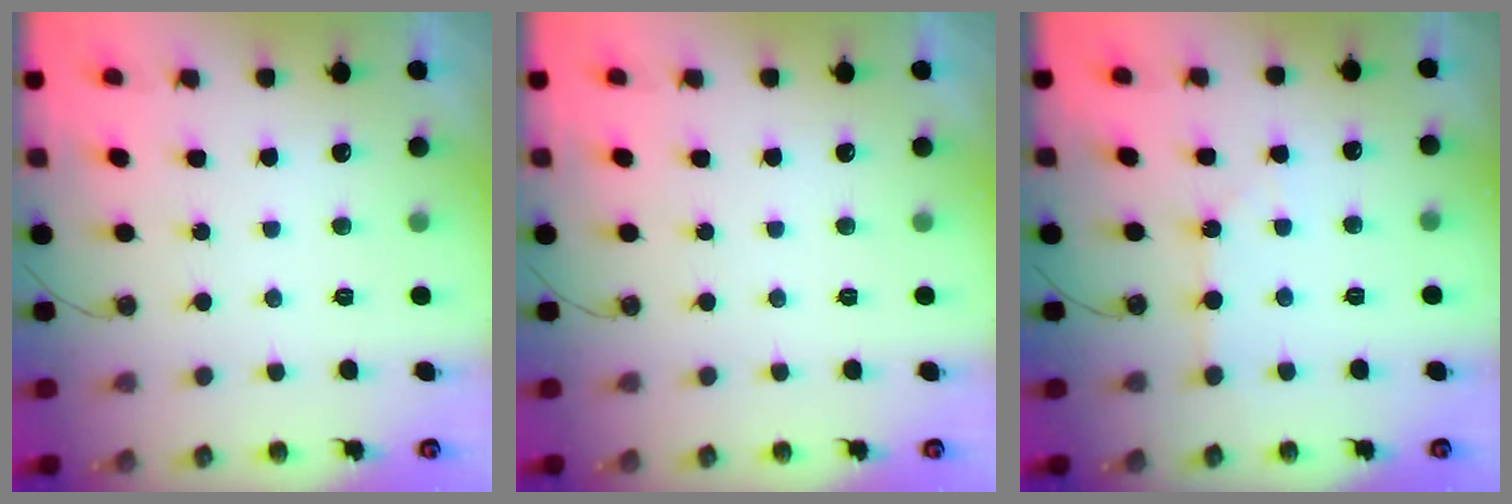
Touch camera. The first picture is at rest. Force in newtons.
{"total": 0.0}
{"total": 3.5, "press": 3.4, "slide": 0.7}